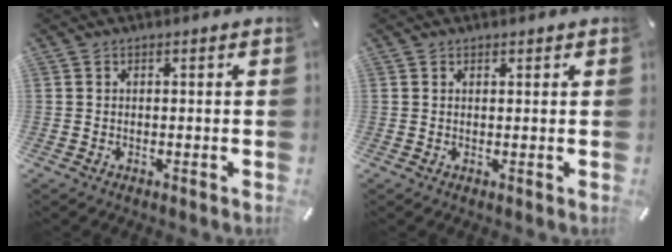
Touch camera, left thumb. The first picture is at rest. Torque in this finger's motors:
{"motor_torque": [-0.28, -0.29, -0.10, -0.01, -0.02]}